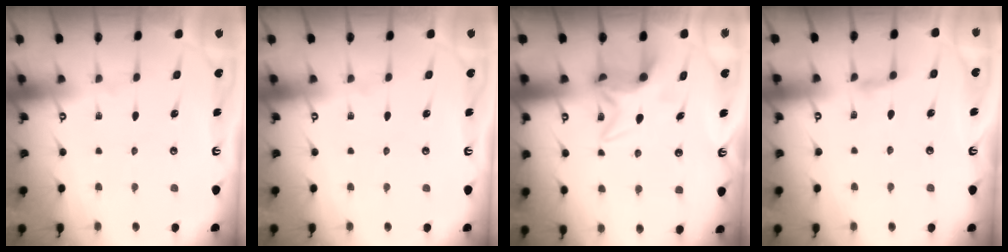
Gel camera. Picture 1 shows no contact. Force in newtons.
{"total": 0.0}
{"total": 7.1, "press": 7.1, "slide": 0.3}
{"total": 2.3, "press": 2.3, "slide": 0.4}